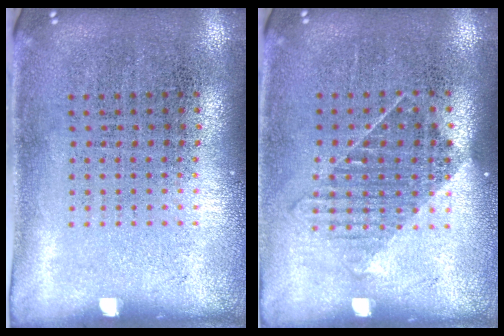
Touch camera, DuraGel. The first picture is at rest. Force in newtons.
{"total": 1.1, "press": 0.9, "slide": 0.6}